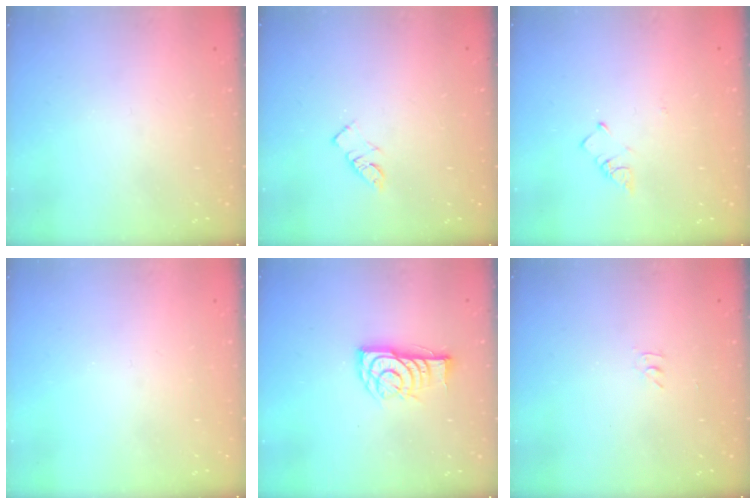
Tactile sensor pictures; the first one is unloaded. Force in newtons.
{"total": 4.0, "press": 4.0, "slide": 0.4}
{"total": 2.6, "press": 2.6, "slide": 0.5}
{"total": 0.0}
{"total": 11.5, "press": 11.4, "slide": 0.5}
{"total": 2.8, "press": 2.8, "slide": 0.4}